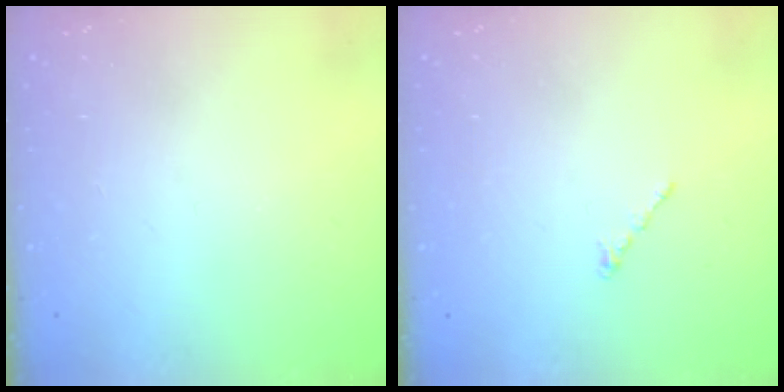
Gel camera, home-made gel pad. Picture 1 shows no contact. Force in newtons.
{"total": 0.0}